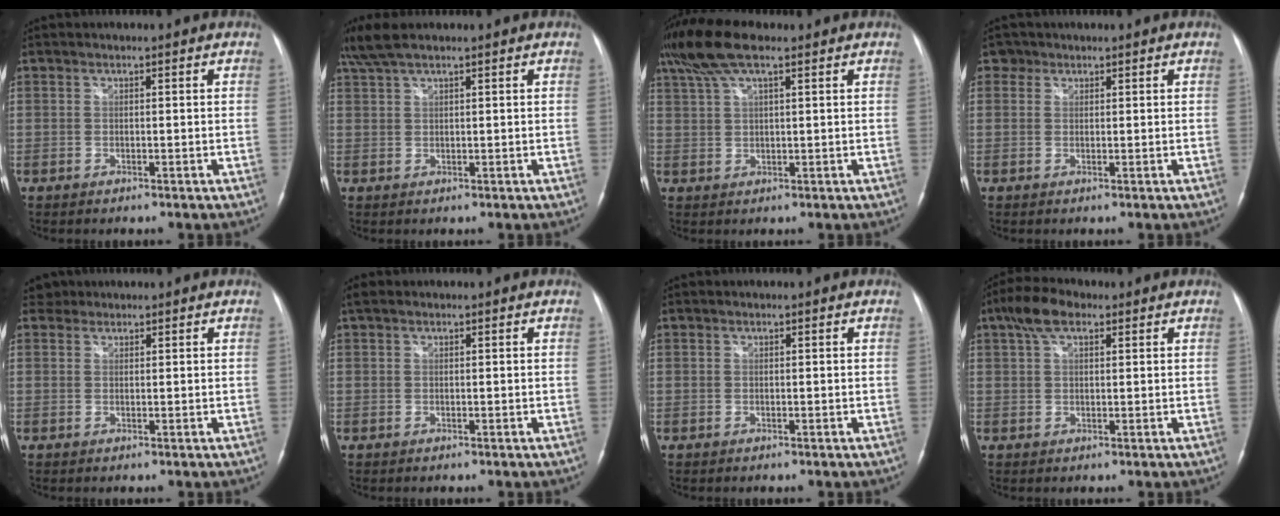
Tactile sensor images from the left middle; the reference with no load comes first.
{"total": 4.5, "force": [3.6, 0.6, 2.6], "torque": [-0.065, 0.024, 0.075]}
{"total": 7.8, "force": [5.5, 1.7, 5.3], "torque": [-0.121, 0.030, 0.105]}
{"total": 1.5, "force": [0.9, 1.2, -0.2], "torque": [0.011, 0.006, 0.010]}
{"total": 1.6, "force": [1.3, 0.8, -0.6], "torque": [0.009, 0.010, 0.019]}
{"total": 1.1, "force": [0.8, 0.6, 0.4], "torque": [-0.016, 0.020, 0.017]}
{"total": 0.0}
{"total": 5.4, "force": [3.0, 2.4, 3.7], "torque": [-0.081, 0.024, 0.056]}